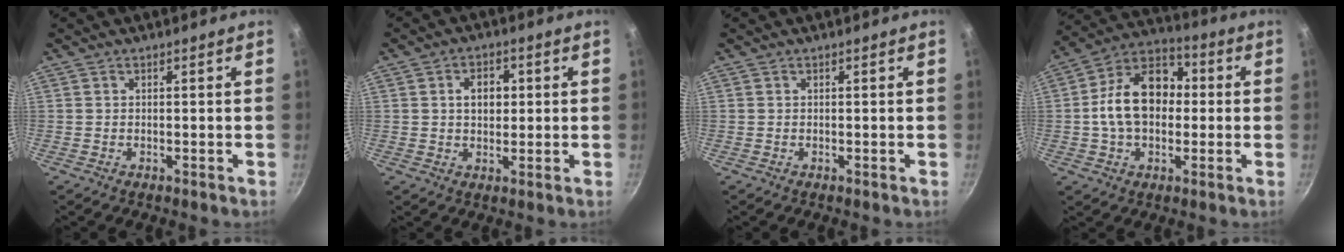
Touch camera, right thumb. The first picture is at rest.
{"total": 5.4, "force": [0.9, 3.9, 3.7], "torque": [-0.037, 0.006, 0.012]}
{"total": 0.0}
{"total": 15.6, "force": [0.1, 10.9, 11.1], "torque": [-0.151, 0.036, -0.018]}